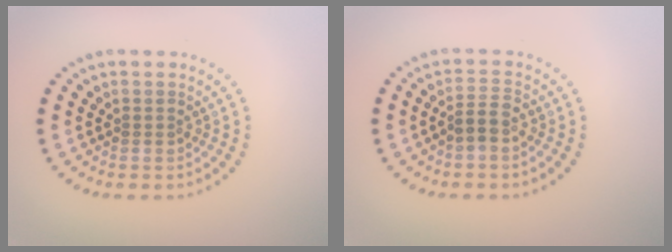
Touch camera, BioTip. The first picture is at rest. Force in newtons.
{"total": 1.9, "press": 1.5, "slide": 1.2}